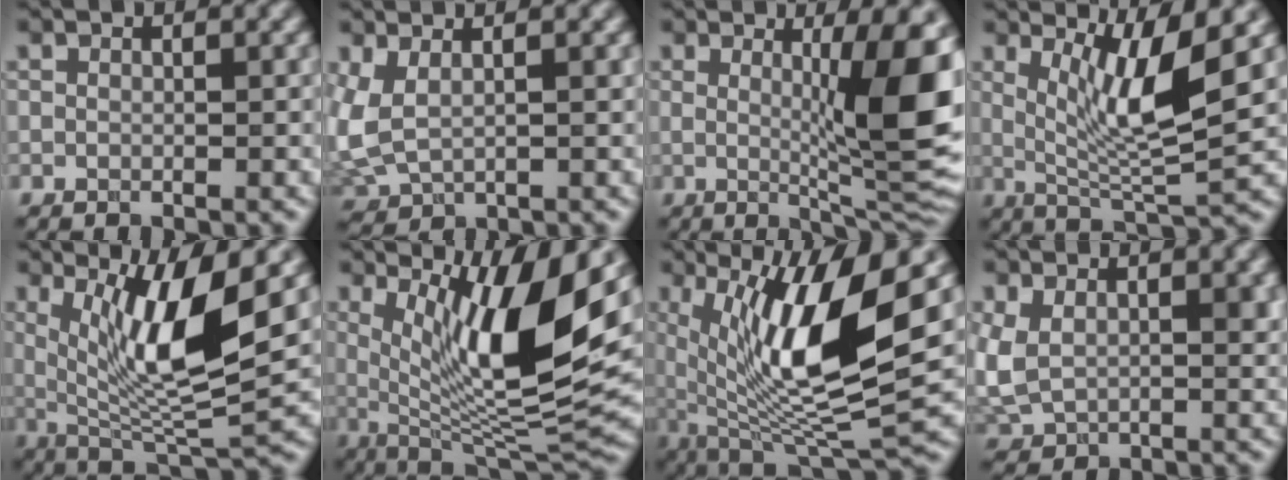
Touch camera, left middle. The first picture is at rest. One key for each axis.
{"total": 3.3, "fx": 1.1, "fy": 1.6, "fz": 2.6, "tx": -0.081, "ty": -0.005, "tz": 0.033}
{"total": 10.7, "fx": 1.2, "fy": 2.2, "fz": 10.4, "tx": -0.133, "ty": -0.017, "tz": 0.031}
{"total": 7.0, "fx": 1.9, "fy": 1.3, "fz": 6.6, "tx": -0.118, "ty": -0.013, "tz": 0.045}
{"total": 9.3, "fx": 2.2, "fy": 2.2, "fz": 8.8, "tx": -0.147, "ty": -0.017, "tz": 0.051}
{"total": 11.9, "fx": 3.5, "fy": 3.0, "fz": 11.0, "tx": -0.170, "ty": -0.010, "tz": 0.073}
{"total": 11.7, "fx": 2.3, "fy": 3.1, "fz": 11.0, "tx": -0.198, "ty": -0.012, "tz": 0.055}
{"total": 5.4, "fx": 1.6, "fy": 3.2, "fz": 4.0, "tx": -0.104, "ty": -0.013, "tz": 0.045}